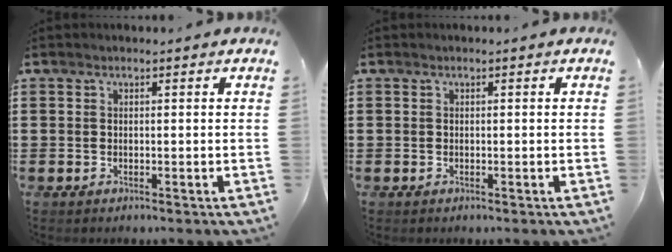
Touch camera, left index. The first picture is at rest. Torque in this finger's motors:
{"motor_torque": [0.00, 0.00, 0.00, 0.00]}